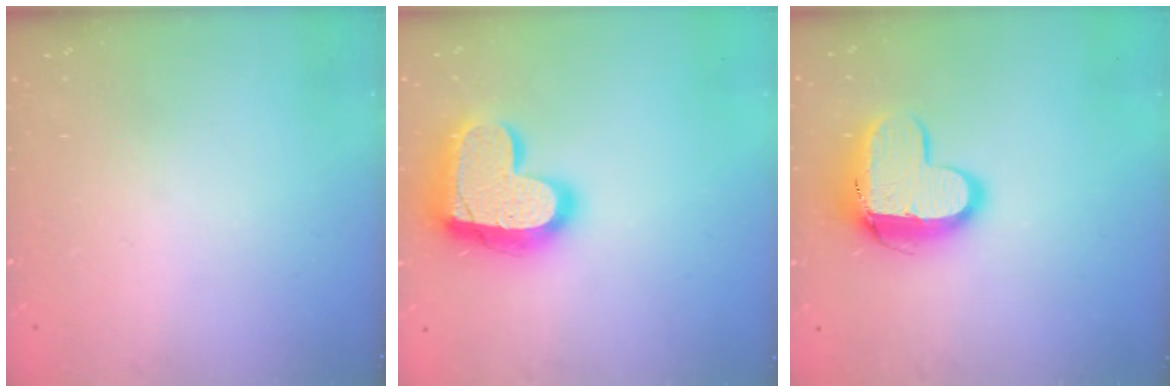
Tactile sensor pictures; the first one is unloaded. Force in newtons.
{"total": 20.9, "press": 20.8, "slide": 1.8}
{"total": 12.0, "press": 11.9, "slide": 1.1}